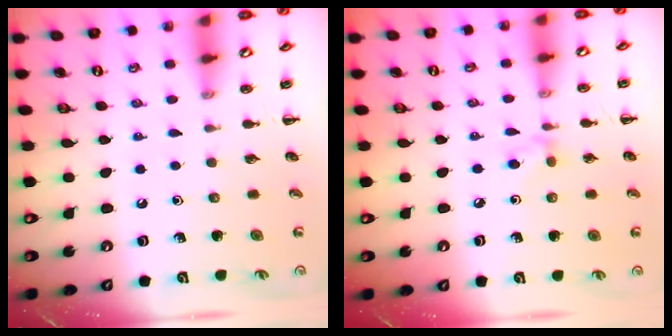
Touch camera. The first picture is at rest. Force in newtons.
{"total": 5.9, "press": 5.5, "slide": 2.1}